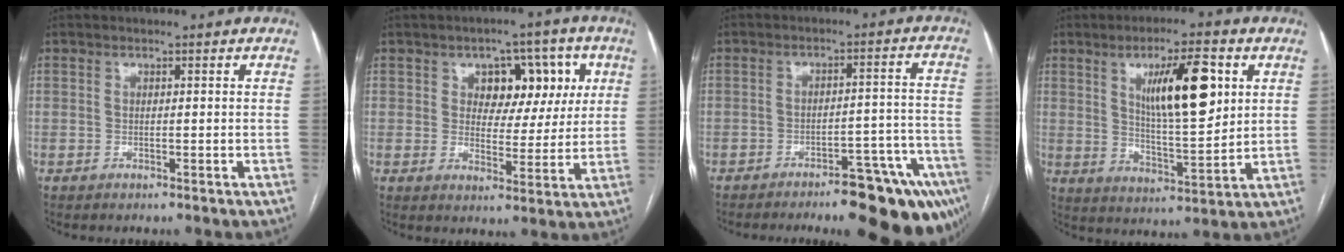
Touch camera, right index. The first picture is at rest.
{"total": 9.2, "force": [3.0, 5.8, 6.5], "torque": [-0.071, 0.025, 0.047]}
{"total": 16.5, "force": [-12.1, 3.6, 10.6], "torque": [-0.051, 0.034, -0.158]}
{"total": 12.9, "force": [4.5, 3.4, 11.6], "torque": [-0.193, 0.003, 0.080]}